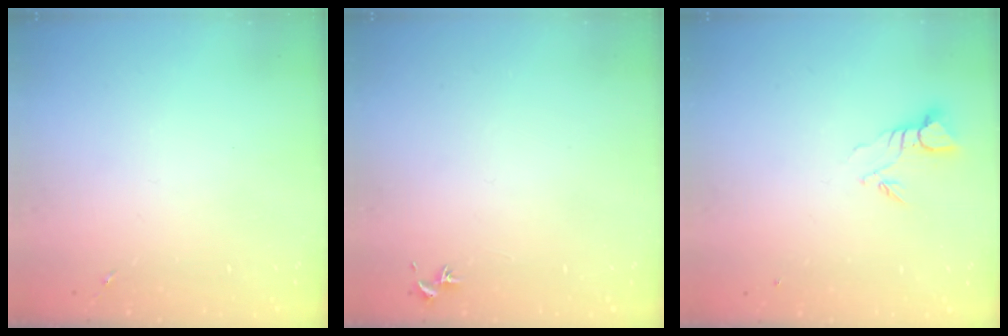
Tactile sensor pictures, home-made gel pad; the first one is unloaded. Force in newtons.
{"total": 0.8, "press": 0.7, "slide": 0.3}
{"total": 3.7, "press": 3.7, "slide": 0.2}